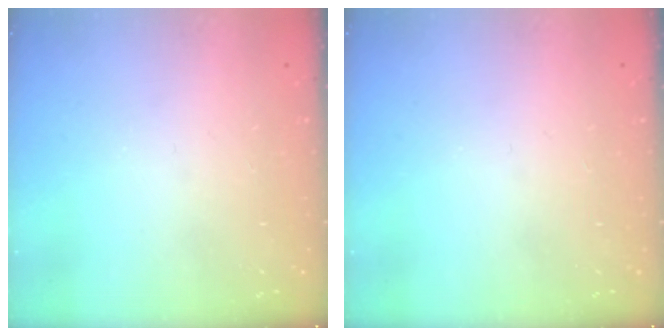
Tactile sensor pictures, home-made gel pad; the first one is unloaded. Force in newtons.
{"total": 0.0}